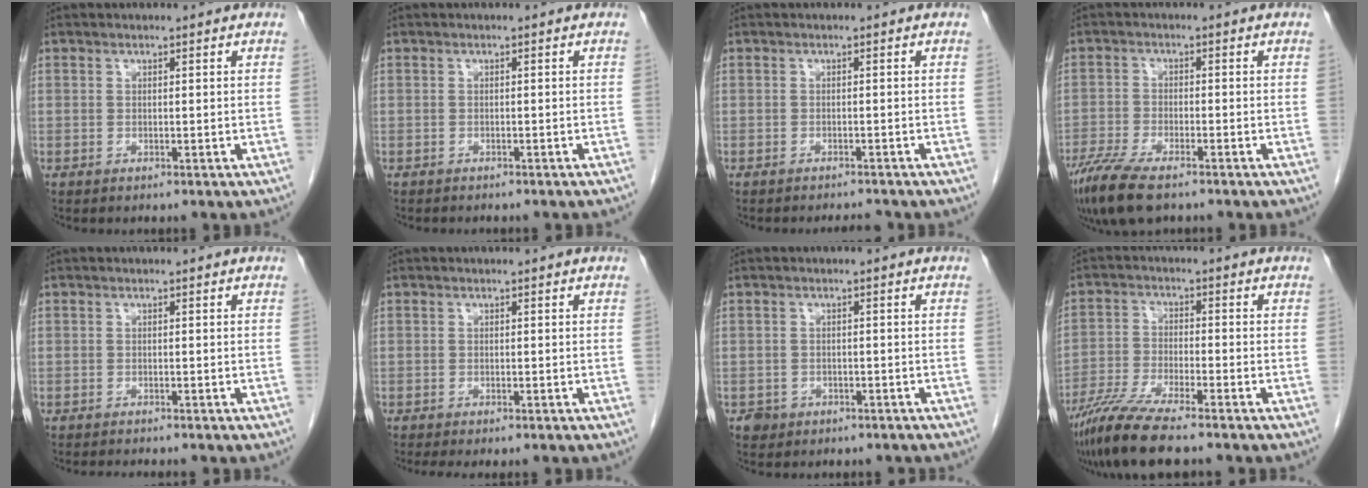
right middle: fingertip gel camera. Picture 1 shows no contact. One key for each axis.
{"total": 3.1, "fx": -2.7, "fy": 0.9, "fz": 1.3, "tx": -0.023, "ty": -0.004, "tz": -0.025}
{"total": 2.6, "fx": -2.5, "fy": 0.3, "fz": 0.6, "tx": -0.006, "ty": -0.005, "tz": -0.034}
{"total": 8.9, "fx": -6.5, "fy": 2.2, "fz": 5.6, "tx": -0.107, "ty": -0.021, "tz": -0.111}
{"total": 3.1, "fx": -2.9, "fy": 0.3, "fz": 1.2, "tx": -0.019, "ty": -0.007, "tz": -0.038}
{"total": 3.2, "fx": -2.7, "fy": 0.5, "fz": 1.7, "tx": -0.021, "ty": -0.008, "tz": -0.036}
{"total": 2.7, "fx": -1.8, "fy": 2.0, "fz": 0.1, "tx": -0.004, "ty": 0.010, "tz": -0.023}
{"total": 9.3, "fx": -7.5, "fy": 0.4, "fz": 5.6, "tx": -0.106, "ty": -0.025, "tz": -0.135}